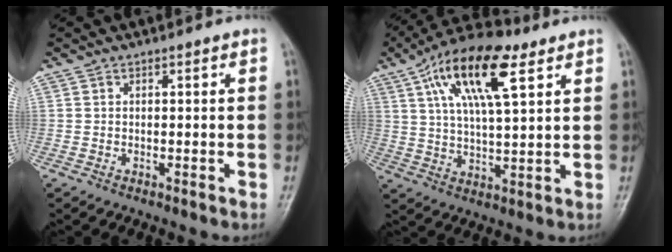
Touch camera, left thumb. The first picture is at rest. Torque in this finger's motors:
{"motor_torque": [0.63, 0.57, 1.83, -0.94, 0.43]}